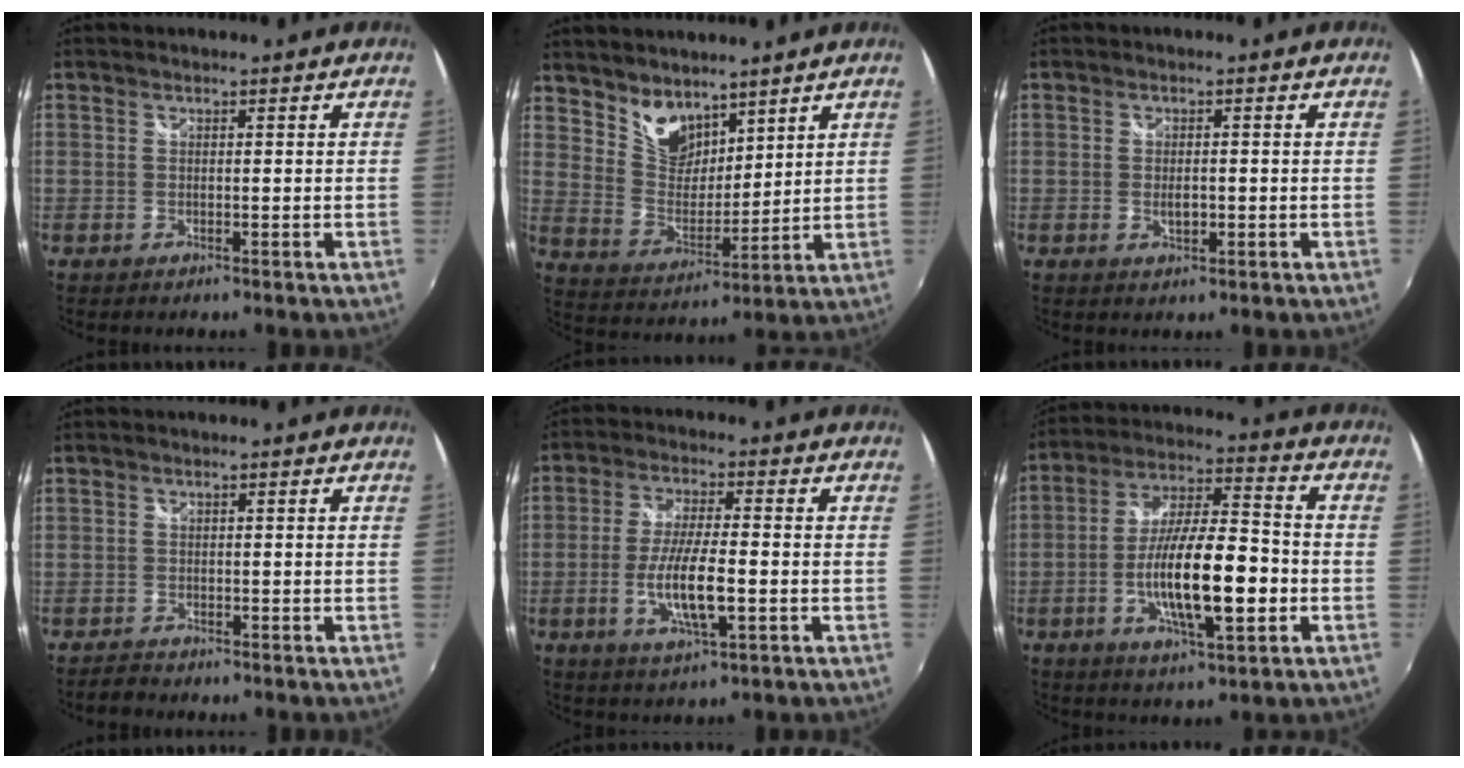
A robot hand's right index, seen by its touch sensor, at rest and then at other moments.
{"total": 9.3, "force": [7.1, 5.1, 3.1], "torque": [-0.050, 0.004, 0.143]}
{"total": 2.3, "force": [-0.4, 1.2, 1.9], "torque": [-0.031, -0.002, -0.007]}
{"total": 0.6, "force": [-0.2, 0.5, 0.1], "torque": [-0.002, -0.002, -0.004]}
{"total": 9.7, "force": [-2.6, 2.0, 9.1], "torque": [-0.178, -0.010, -0.047]}
{"total": 16.2, "force": [-4.1, 4.2, 15.1], "torque": [-0.273, 0.001, -0.069]}